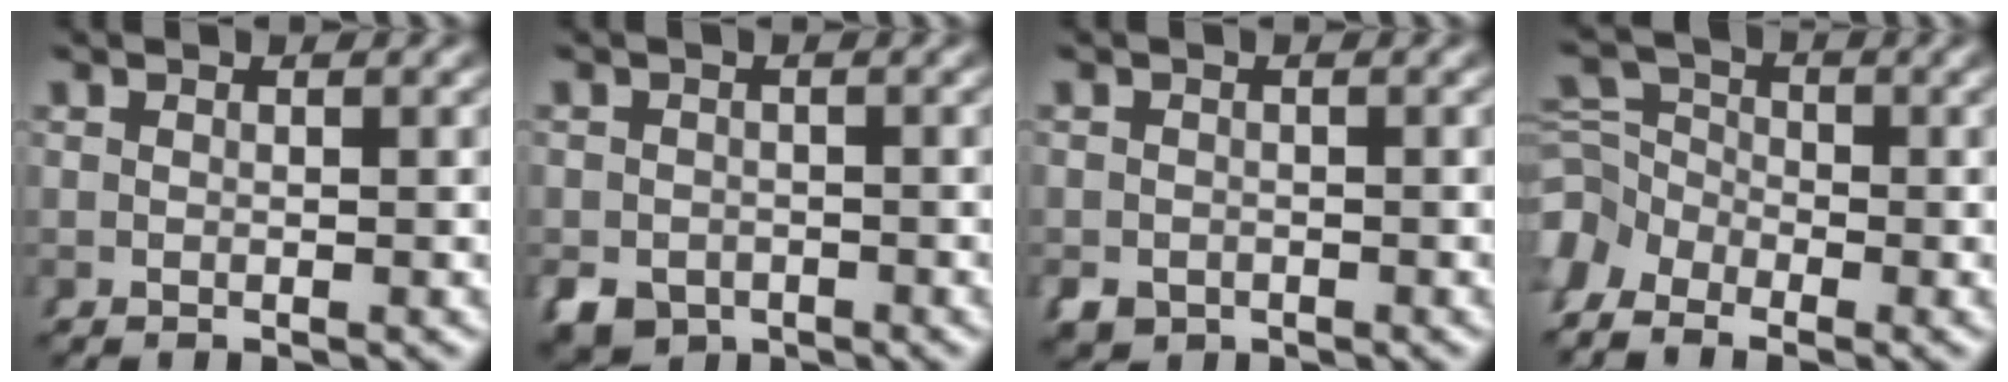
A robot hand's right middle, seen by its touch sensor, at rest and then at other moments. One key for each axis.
{"total": 4.6, "fx": -3.1, "fy": 3.1, "fz": 1.4, "tx": -0.022, "ty": -0.035, "tz": -0.039}
{"total": 2.8, "fx": -1.9, "fy": 2.0, "fz": 0.7, "tx": -0.011, "ty": -0.028, "tz": -0.018}
{"total": 5.4, "fx": -2.0, "fy": 4.6, "fz": 2.1, "tx": -0.039, "ty": -0.025, "tz": -0.035}